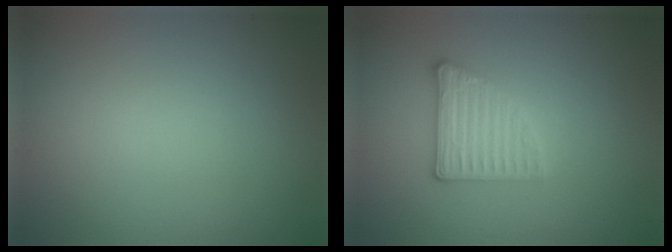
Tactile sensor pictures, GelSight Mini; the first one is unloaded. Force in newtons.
{"total": 2.8, "press": 2.7, "slide": 0.8}